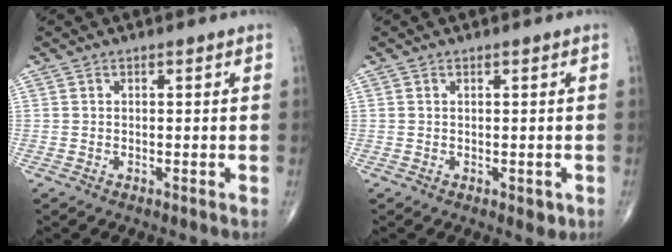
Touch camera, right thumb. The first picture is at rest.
{"total": 1.7, "force": [-0.3, 1.0, 1.4], "torque": [-0.013, -0.003, -0.001]}